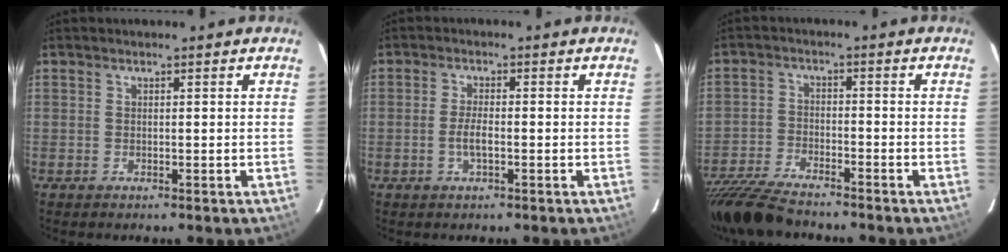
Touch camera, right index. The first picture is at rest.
{"total": 3.1, "force": [-0.9, 0.9, 2.8], "torque": [-0.060, -0.001, -0.017]}
{"total": 11.9, "force": [-10.4, 2.9, 5.1], "torque": [-0.136, -0.017, -0.198]}